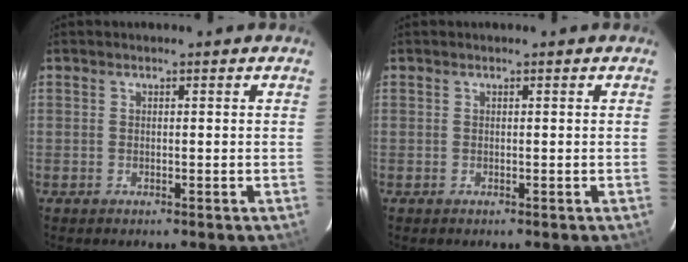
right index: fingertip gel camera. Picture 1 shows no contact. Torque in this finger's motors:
{"motor_torque": [0.00, 0.00, 0.00, 0.00]}